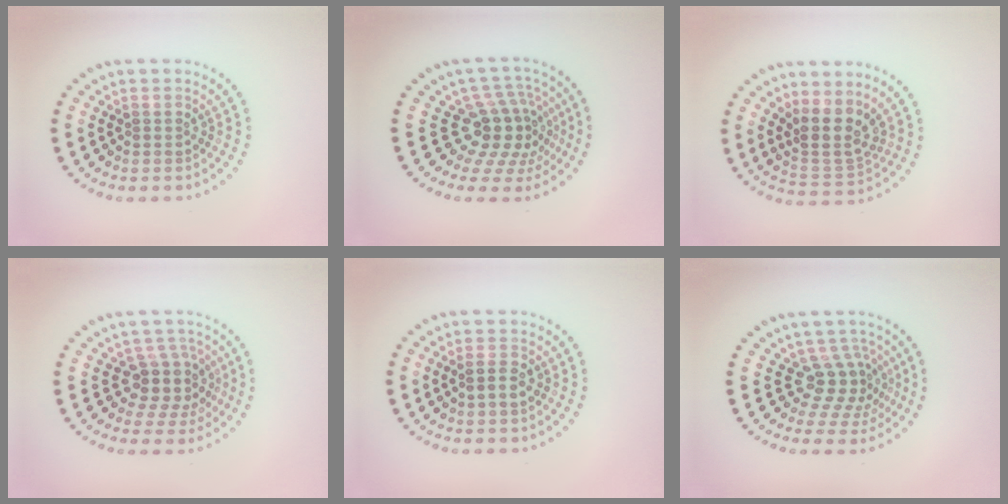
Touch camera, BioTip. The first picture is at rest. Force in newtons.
{"total": 5.1, "press": 3.7, "slide": 3.4}
{"total": 3.8, "press": 3.0, "slide": 2.2}
{"total": 3.7, "press": 2.9, "slide": 2.3}
{"total": 1.9, "press": 1.9, "slide": 0.2}
{"total": 3.9, "press": 2.8, "slide": 2.7}